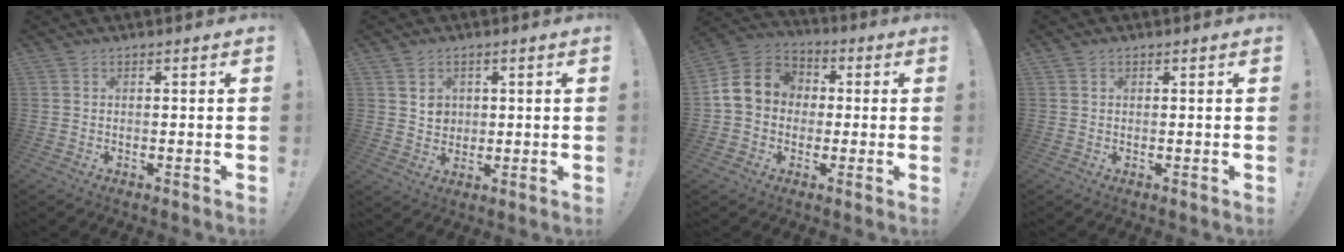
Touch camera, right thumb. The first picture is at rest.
{"total": 4.5, "force": [2.0, 4.0, 0.8], "torque": [-0.004, -0.010, 0.034]}
{"total": 12.9, "force": [1.3, 11.1, 6.4], "torque": [-0.108, 0.013, 0.033]}
{"total": 0.6, "force": [0.4, 0.4, 0.1], "torque": [0.001, -0.001, 0.008]}